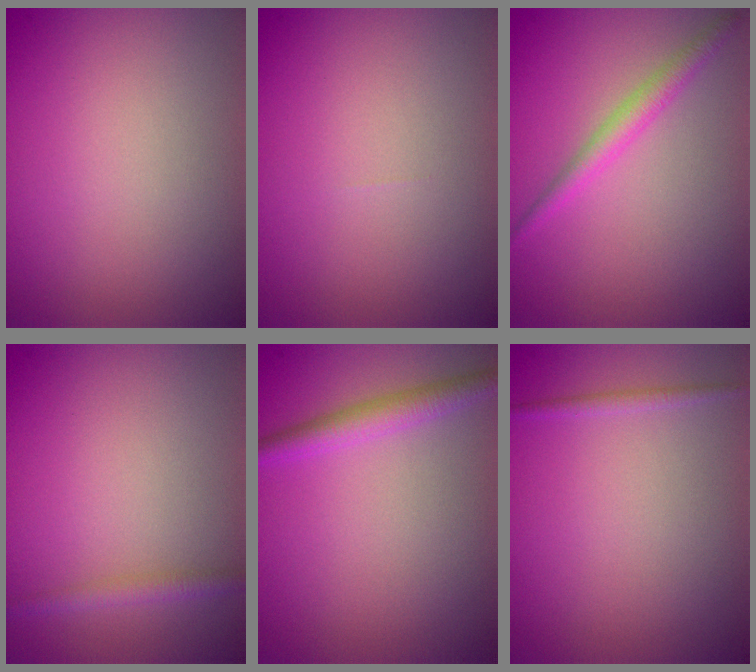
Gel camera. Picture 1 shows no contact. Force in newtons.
{"total": 0.0}
{"total": 2.0, "press": 2.0, "slide": 0.0}
{"total": 1.5, "press": 1.5, "slide": 0.0}
{"total": 2.3, "press": 2.3, "slide": 0.1}
{"total": 0.8, "press": 0.8, "slide": 0.0}